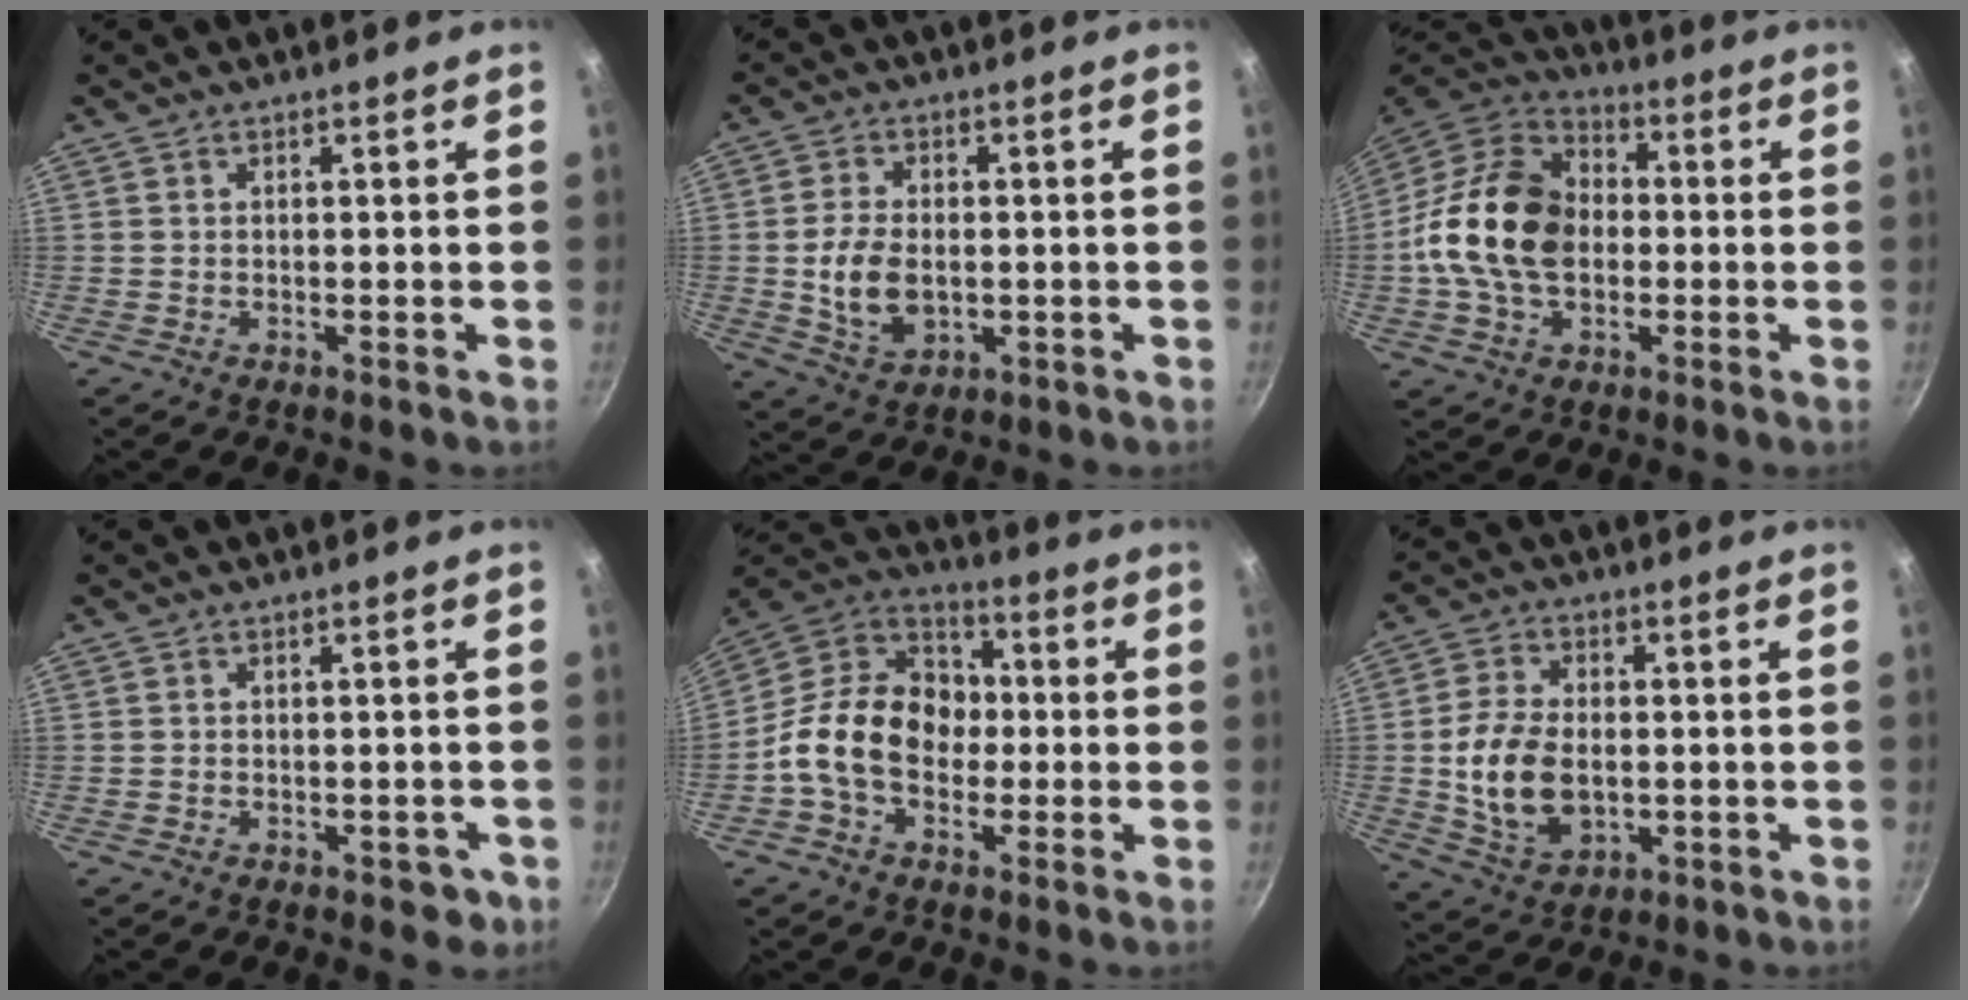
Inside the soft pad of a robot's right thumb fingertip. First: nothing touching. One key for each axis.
{"total": 9.0, "fx": -0.7, "fy": 5.8, "fz": 6.9, "tx": -0.126, "ty": -0.001, "tz": -0.005}
{"total": 18.8, "fx": -0.9, "fy": 13.2, "fz": 13.3, "tx": -0.220, "ty": 0.031, "tz": -0.031}
{"total": 3.2, "fx": -1.4, "fy": 2.1, "fz": 2.0, "tx": -0.006, "ty": 0.020, "tz": -0.003}
{"total": 16.4, "fx": -2.2, "fy": 12.1, "fz": 10.8, "tx": -0.135, "ty": 0.040, "tz": -0.060}
{"total": 12.6, "fx": -1.0, "fy": 8.2, "fz": 9.5, "tx": -0.169, "ty": 0.003, "tz": -0.010}